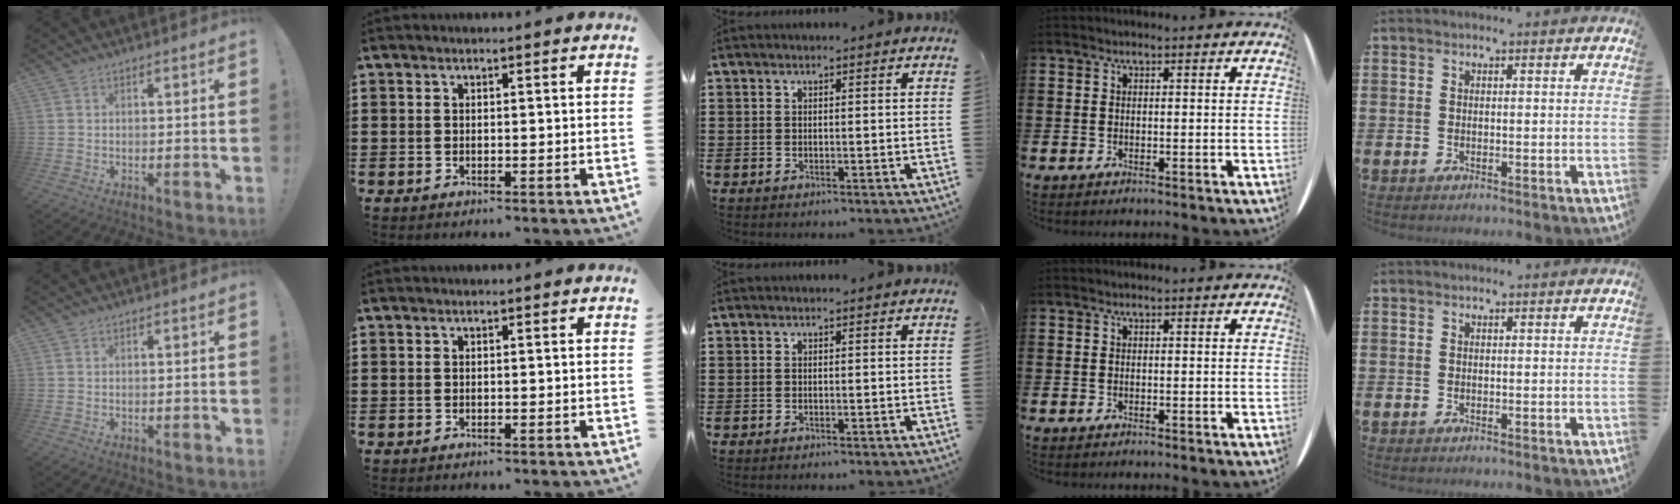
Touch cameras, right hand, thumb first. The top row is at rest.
{}